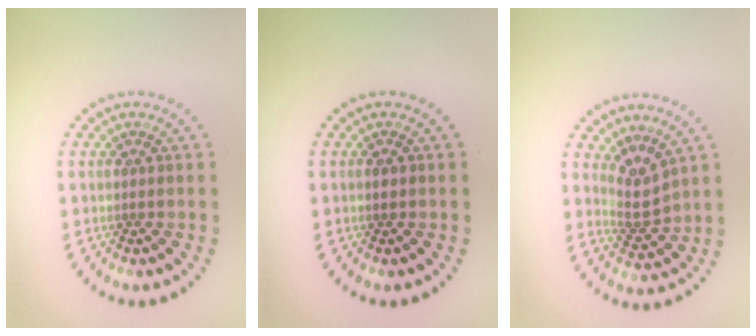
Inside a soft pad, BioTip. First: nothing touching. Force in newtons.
{"total": 1.1, "press": 1.1, "slide": 0.1}
{"total": 2.5, "press": 1.9, "slide": 1.7}